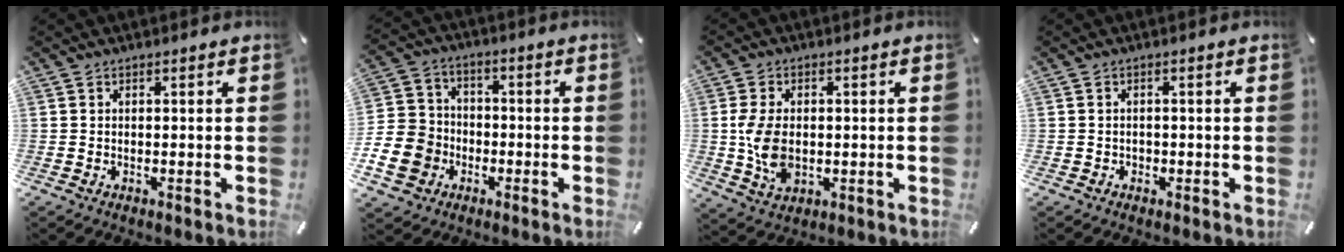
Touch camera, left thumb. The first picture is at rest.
{"total": 12.5, "force": [-4.2, 11.0, 4.2], "torque": [-0.100, 0.032, -0.073]}
{"total": 9.2, "force": [-0.3, 6.4, 6.6], "torque": [-0.156, -0.005, -0.008]}
{"total": 1.0, "force": [-0.3, 0.9, 0.4], "torque": [-0.008, 0.003, -0.009]}